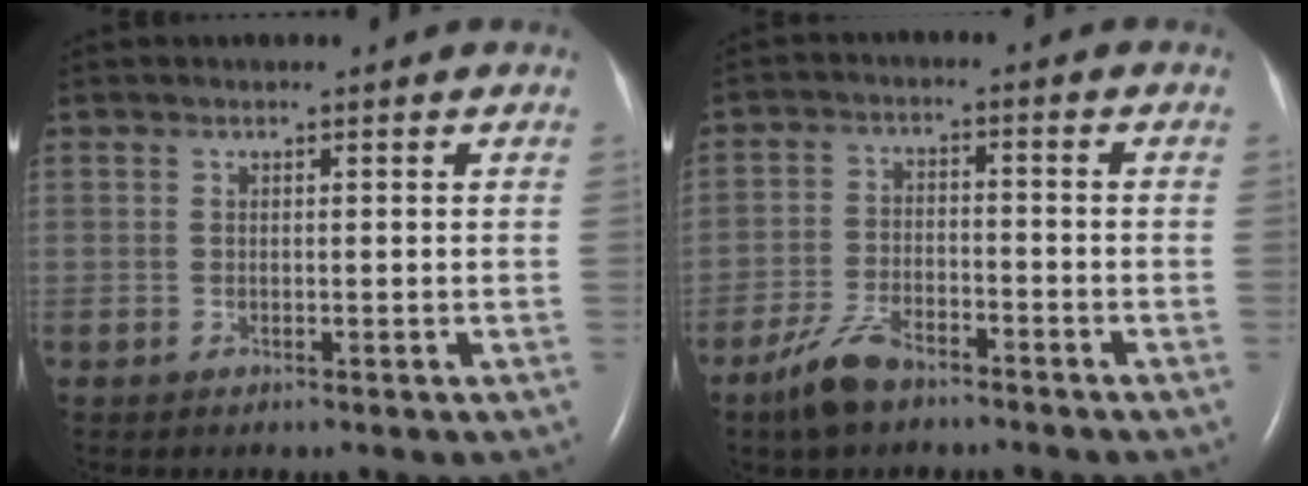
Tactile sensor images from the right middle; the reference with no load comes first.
{"total": 6.5, "force": [-4.9, 2.2, 3.6], "torque": [-0.087, -0.007, -0.091]}